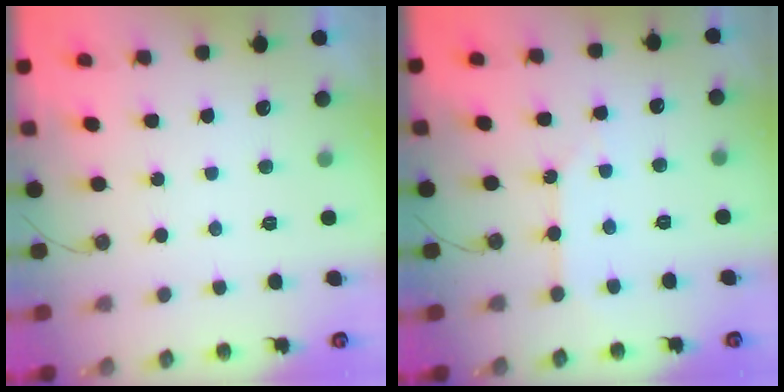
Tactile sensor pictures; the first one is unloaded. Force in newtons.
{"total": 2.5, "press": 2.5, "slide": 0.2}